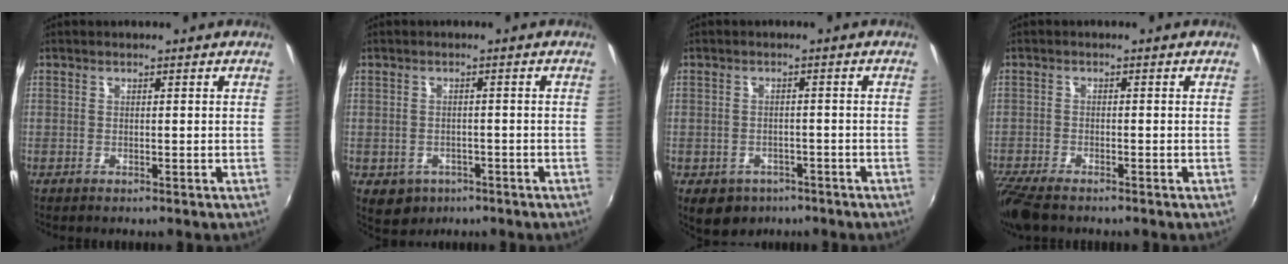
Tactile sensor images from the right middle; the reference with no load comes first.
{"total": 5.4, "force": [-2.4, 4.4, 2.1], "torque": [-0.050, -0.009, -0.024]}
{"total": 7.0, "force": [-4.1, 5.1, 2.6], "torque": [-0.062, -0.012, -0.049]}
{"total": 6.9, "force": [-5.5, 1.7, 3.7], "torque": [-0.097, -0.036, -0.106]}